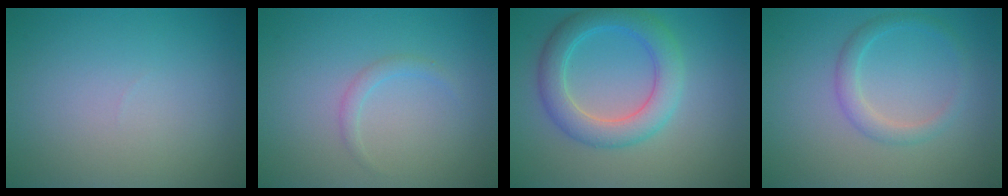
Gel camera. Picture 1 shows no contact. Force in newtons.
{"total": 1.0, "press": 1.0, "slide": 0.1}
{"total": 4.8, "press": 4.8, "slide": 0.1}
{"total": 2.0, "press": 2.0, "slide": 0.2}